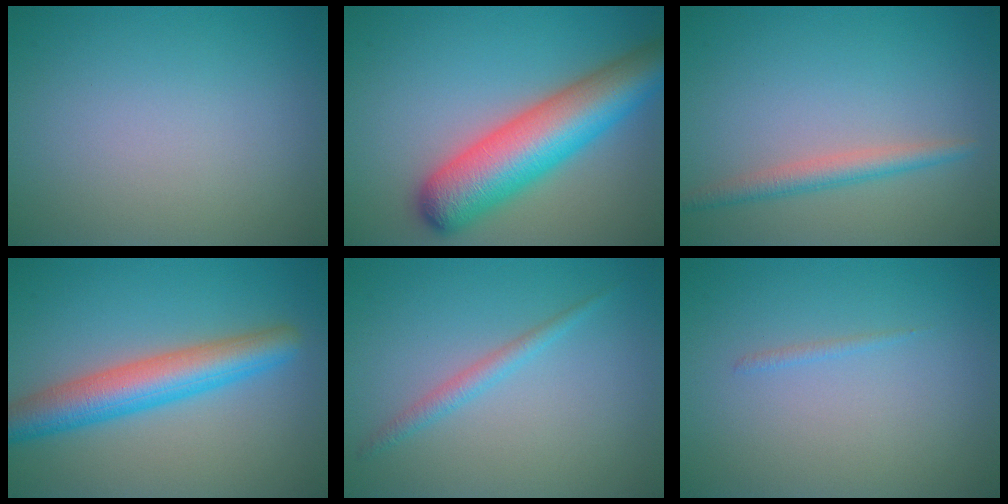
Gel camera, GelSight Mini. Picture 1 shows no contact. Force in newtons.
{"total": 9.5, "press": 9.5, "slide": 0.4}
{"total": 2.3, "press": 2.3, "slide": 0.1}
{"total": 6.1, "press": 6.1, "slide": 0.2}
{"total": 1.5, "press": 1.5, "slide": 0.1}
{"total": 0.5, "press": 0.5, "slide": 0.1}